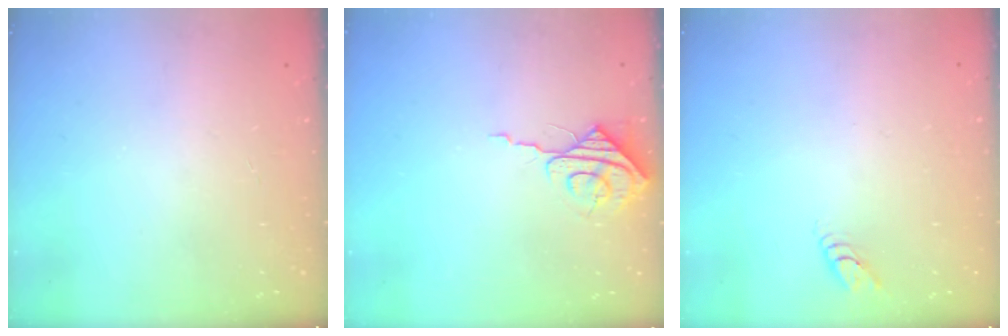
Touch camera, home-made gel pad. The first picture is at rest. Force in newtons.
{"total": 7.7, "press": 7.6, "slide": 0.7}
{"total": 2.8, "press": 2.8, "slide": 0.3}